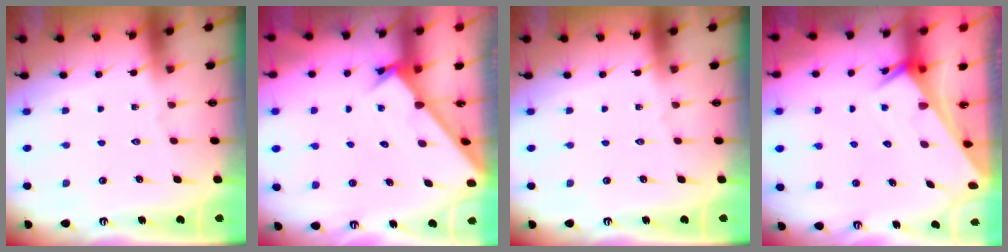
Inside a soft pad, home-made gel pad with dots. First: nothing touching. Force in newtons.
{"total": 1.8, "press": 1.8, "slide": 0.1}
{"total": 0.0}
{"total": 2.7, "press": 2.7, "slide": 0.1}